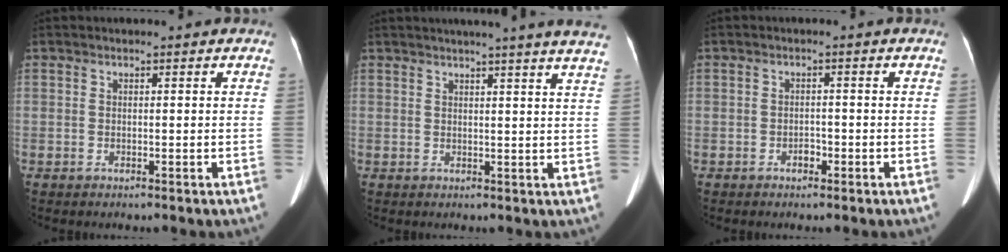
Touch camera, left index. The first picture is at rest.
{"total": 15.4, "force": [13.6, -1.0, 7.3], "torque": [-0.105, -0.020, 0.150]}
{"total": 1.4, "force": [-0.9, 0.9, 0.7], "torque": [-0.009, 0.004, -0.012]}